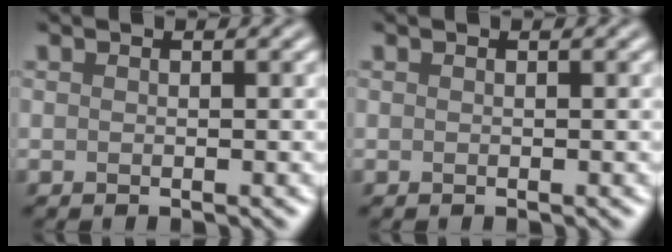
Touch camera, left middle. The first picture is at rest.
{"total": 0.0}